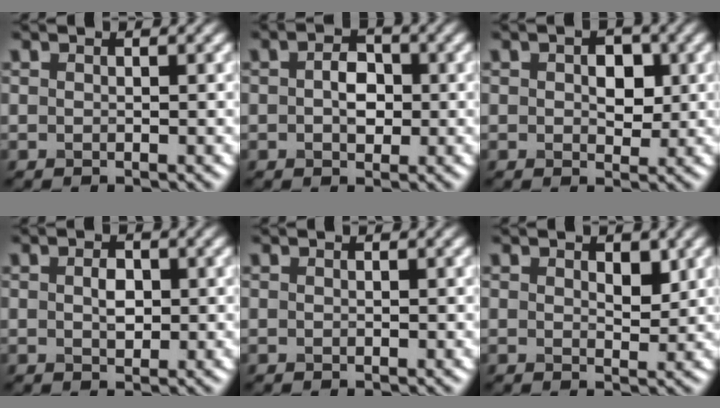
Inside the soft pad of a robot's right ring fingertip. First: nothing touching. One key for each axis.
{"total": 2.8, "fx": 0.1, "fy": 1.9, "fz": 2.1, "tx": -0.036, "ty": 0.003, "tz": -0.003}
{"total": 3.1, "fx": 0.5, "fy": 2.0, "fz": 2.3, "tx": -0.031, "ty": -0.001, "tz": 0.005}
{"total": 1.9, "fx": 0.1, "fy": 1.2, "fz": 1.5, "tx": -0.029, "ty": 0.000, "tz": 0.003}
{"total": 0.0}
{"total": 1.8, "fx": 0.8, "fy": 1.0, "fz": 1.3, "tx": -0.017, "ty": -0.006, "tz": 0.014}